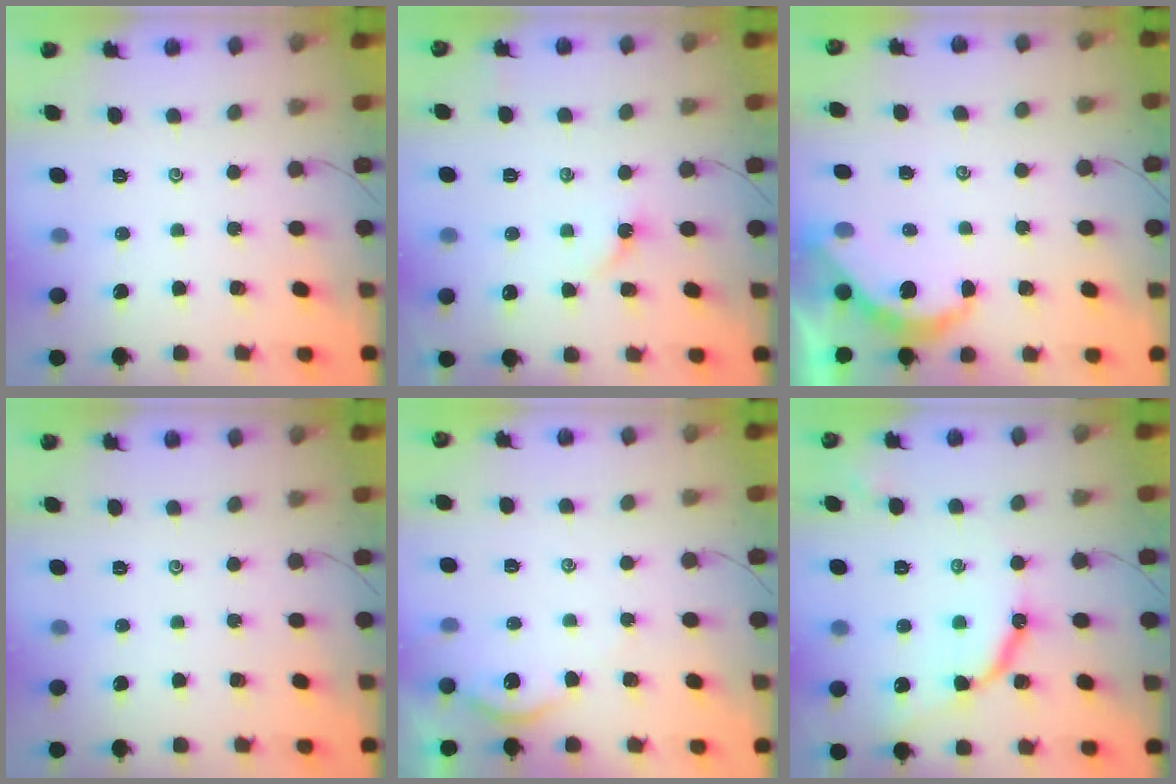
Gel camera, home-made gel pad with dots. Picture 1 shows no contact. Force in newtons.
{"total": 2.7, "press": 2.7, "slide": 0.4}
{"total": 5.4, "press": 5.4, "slide": 0.3}
{"total": 0.0}
{"total": 2.9, "press": 2.9, "slide": 0.3}
{"total": 9.3, "press": 9.3, "slide": 0.8}